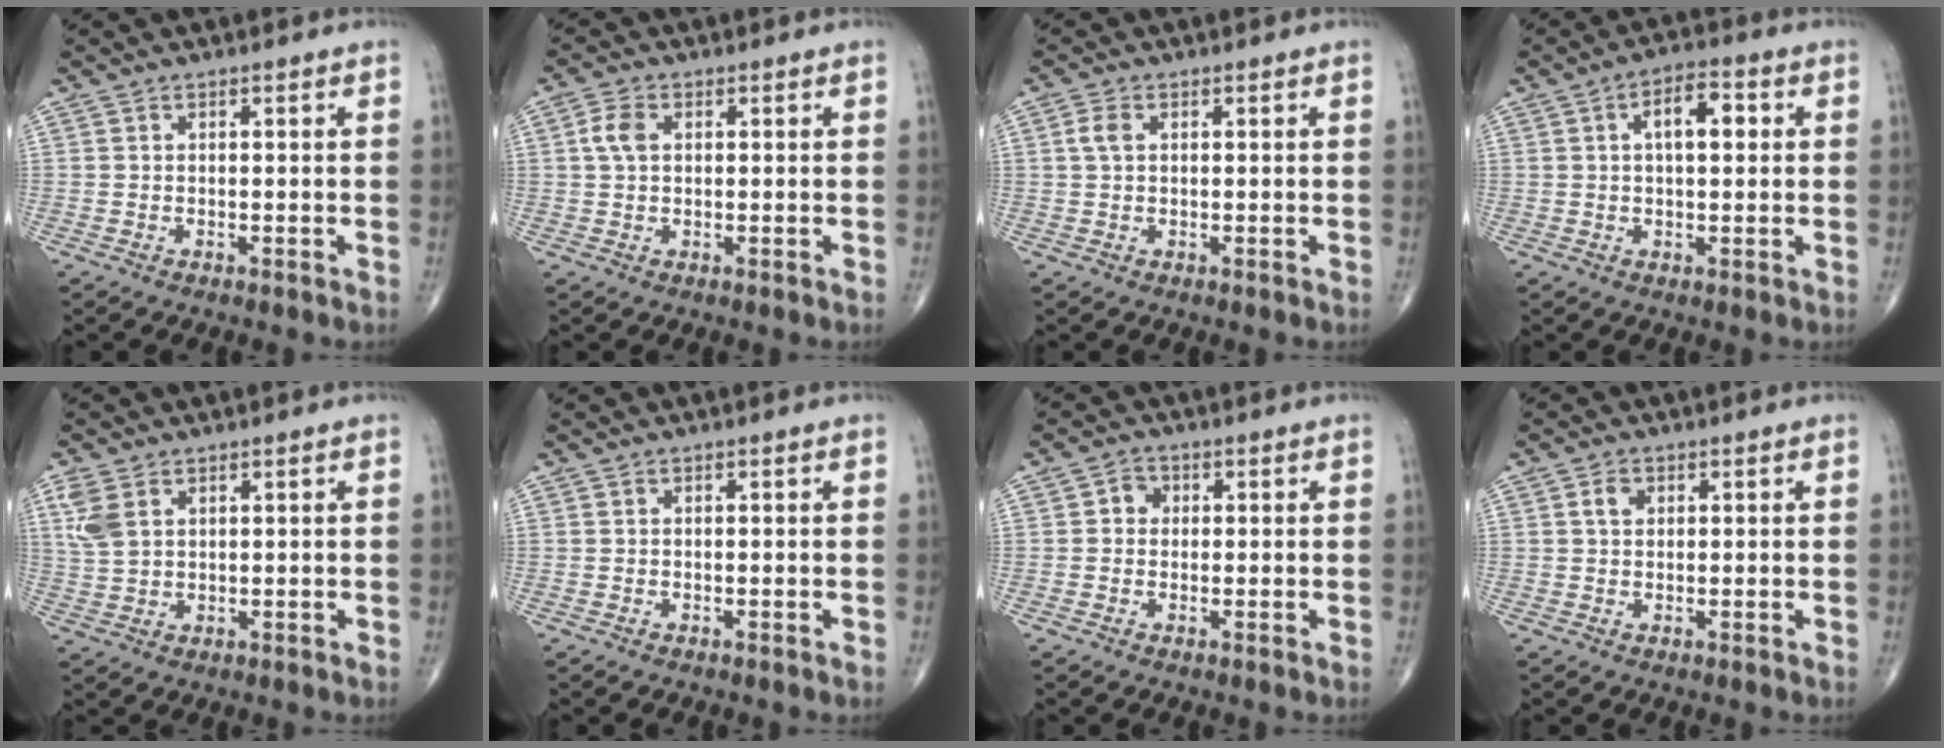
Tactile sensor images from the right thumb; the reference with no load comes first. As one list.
[{"total": 4.0, "force": [0.8, 2.8, 2.8], "torque": [-0.059, 0.006, 0.011]}, {"total": 2.5, "force": [0.6, 1.5, 1.8], "torque": [-0.042, 0.007, 0.011]}, {"total": 6.9, "force": [1.5, 3.2, 5.9], "torque": [-0.085, 0.012, 0.019]}, {"total": 5.3, "force": [2.3, 3.2, 3.6], "torque": [-0.083, -0.001, 0.053]}, {"total": 0.0}, {"total": 2.5, "force": [0.2, 2.2, 1.1], "torque": [0.000, 0.006, -0.003]}, {"total": 2.2, "force": [0.7, 1.6, 1.3], "torque": [-0.020, 0.002, 0.012]}]